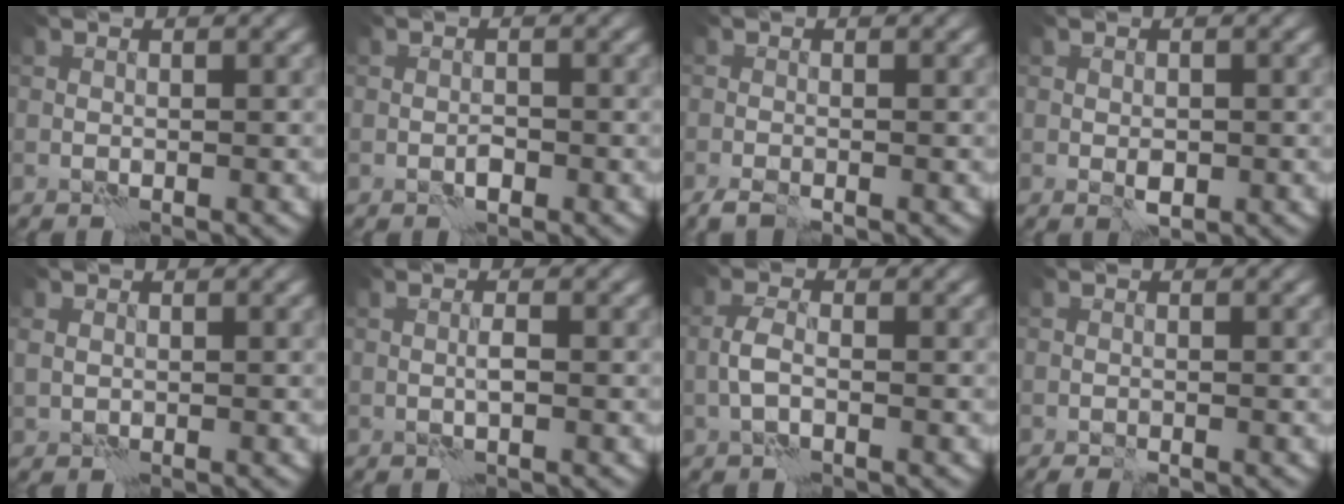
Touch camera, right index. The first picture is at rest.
{"total": 0.8, "force": [-0.6, 0.3, 0.5], "torque": [-0.006, 0.002, -0.010]}
{"total": 1.9, "force": [-1.6, 0.3, 1.1], "torque": [-0.030, -0.006, -0.034]}
{"total": 1.4, "force": [-0.4, 0.9, 1.0], "torque": [-0.017, -0.003, -0.005]}
{"total": 1.0, "force": [0.4, 0.8, 0.4], "torque": [-0.006, -0.003, 0.011]}
{"total": 0.7, "force": [0.0, -0.2, 0.7], "torque": [-0.015, 0.002, -0.001]}
{"total": 1.5, "force": [-0.5, 0.5, 1.3], "torque": [-0.028, 0.005, -0.014]}
{"total": 0.7, "force": [-0.6, 0.0, 0.3], "torque": [-0.010, -0.001, -0.012]}